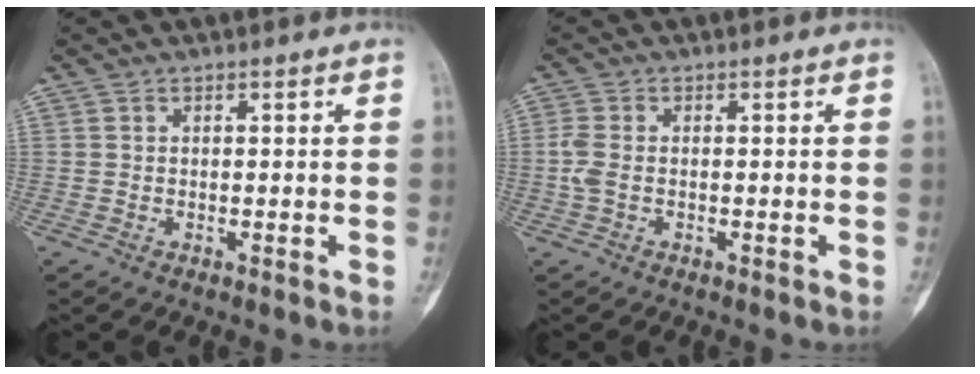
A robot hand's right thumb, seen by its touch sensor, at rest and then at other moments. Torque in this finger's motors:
{"motor_torque": [-0.26, 0.33, 0.20, 0.17, 0.02]}